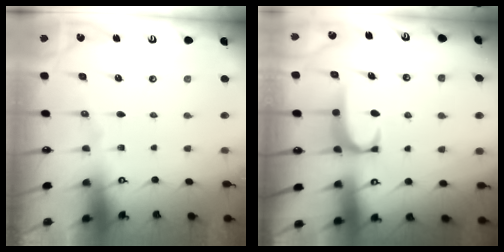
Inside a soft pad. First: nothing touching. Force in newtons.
{"total": 2.0, "press": 1.9, "slide": 0.6}